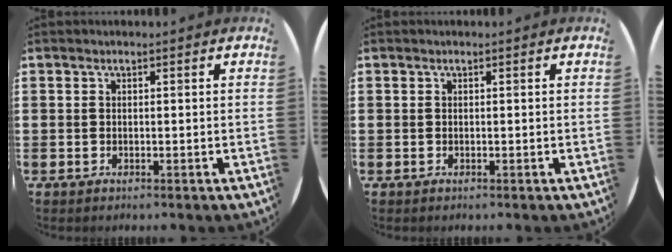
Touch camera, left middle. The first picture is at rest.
{"total": 0.0}